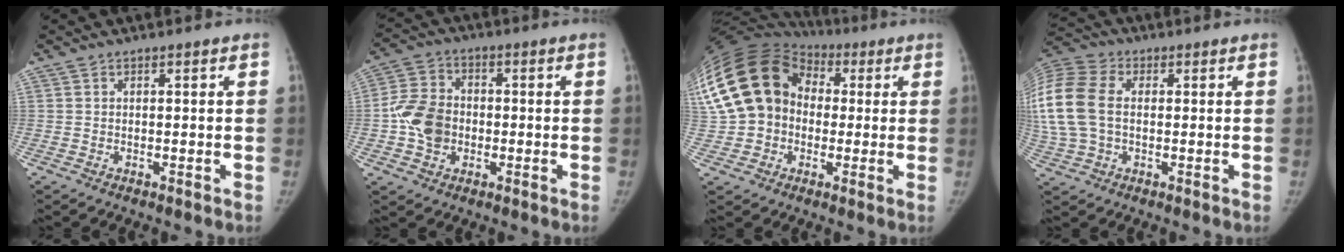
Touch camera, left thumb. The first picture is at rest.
{"total": 9.4, "force": [-1.4, 7.4, 5.7], "torque": [-0.093, 0.019, -0.034]}
{"total": 25.8, "force": [2.9, 20.9, 14.8], "torque": [-0.340, 0.070, 0.060]}
{"total": 18.0, "force": [1.2, 12.5, 12.9], "torque": [-0.333, 0.024, 0.026]}